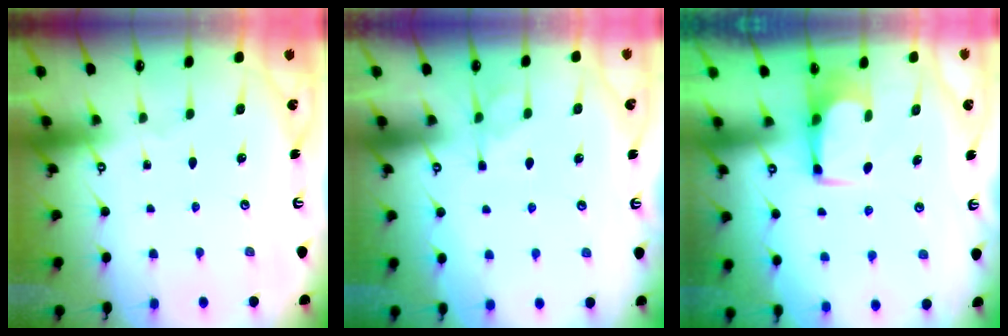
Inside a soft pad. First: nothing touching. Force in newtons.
{"total": 2.6, "press": 2.3, "slide": 1.2}
{"total": 2.5, "press": 2.4, "slide": 0.4}